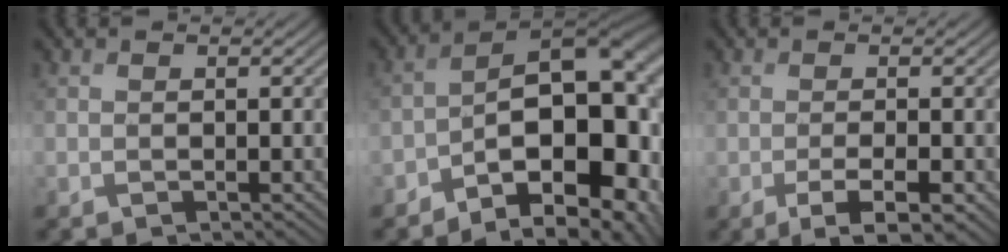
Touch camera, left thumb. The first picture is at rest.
{"total": 17.2, "force": [-5.3, 8.8, 13.8], "torque": [-0.193, -0.014, -0.078]}
{"total": 4.0, "force": [-1.8, 1.0, 3.5], "torque": [-0.065, -0.005, -0.027]}